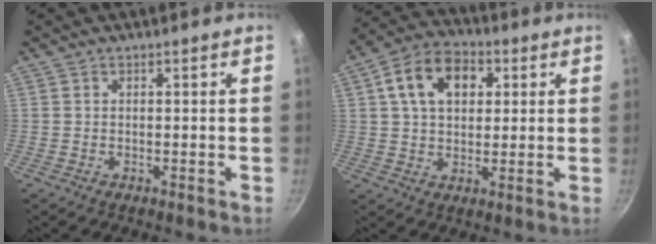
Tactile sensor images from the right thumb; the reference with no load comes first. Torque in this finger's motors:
{"motor_torque": [0.69, 2.70, 0.08, 0.04, 0.11]}